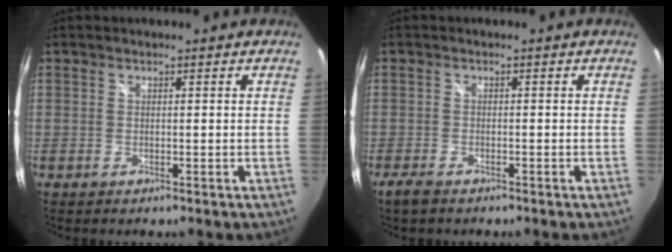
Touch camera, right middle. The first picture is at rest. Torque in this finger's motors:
{"motor_torque": [0.73, -0.65, 0.02, 0.03]}